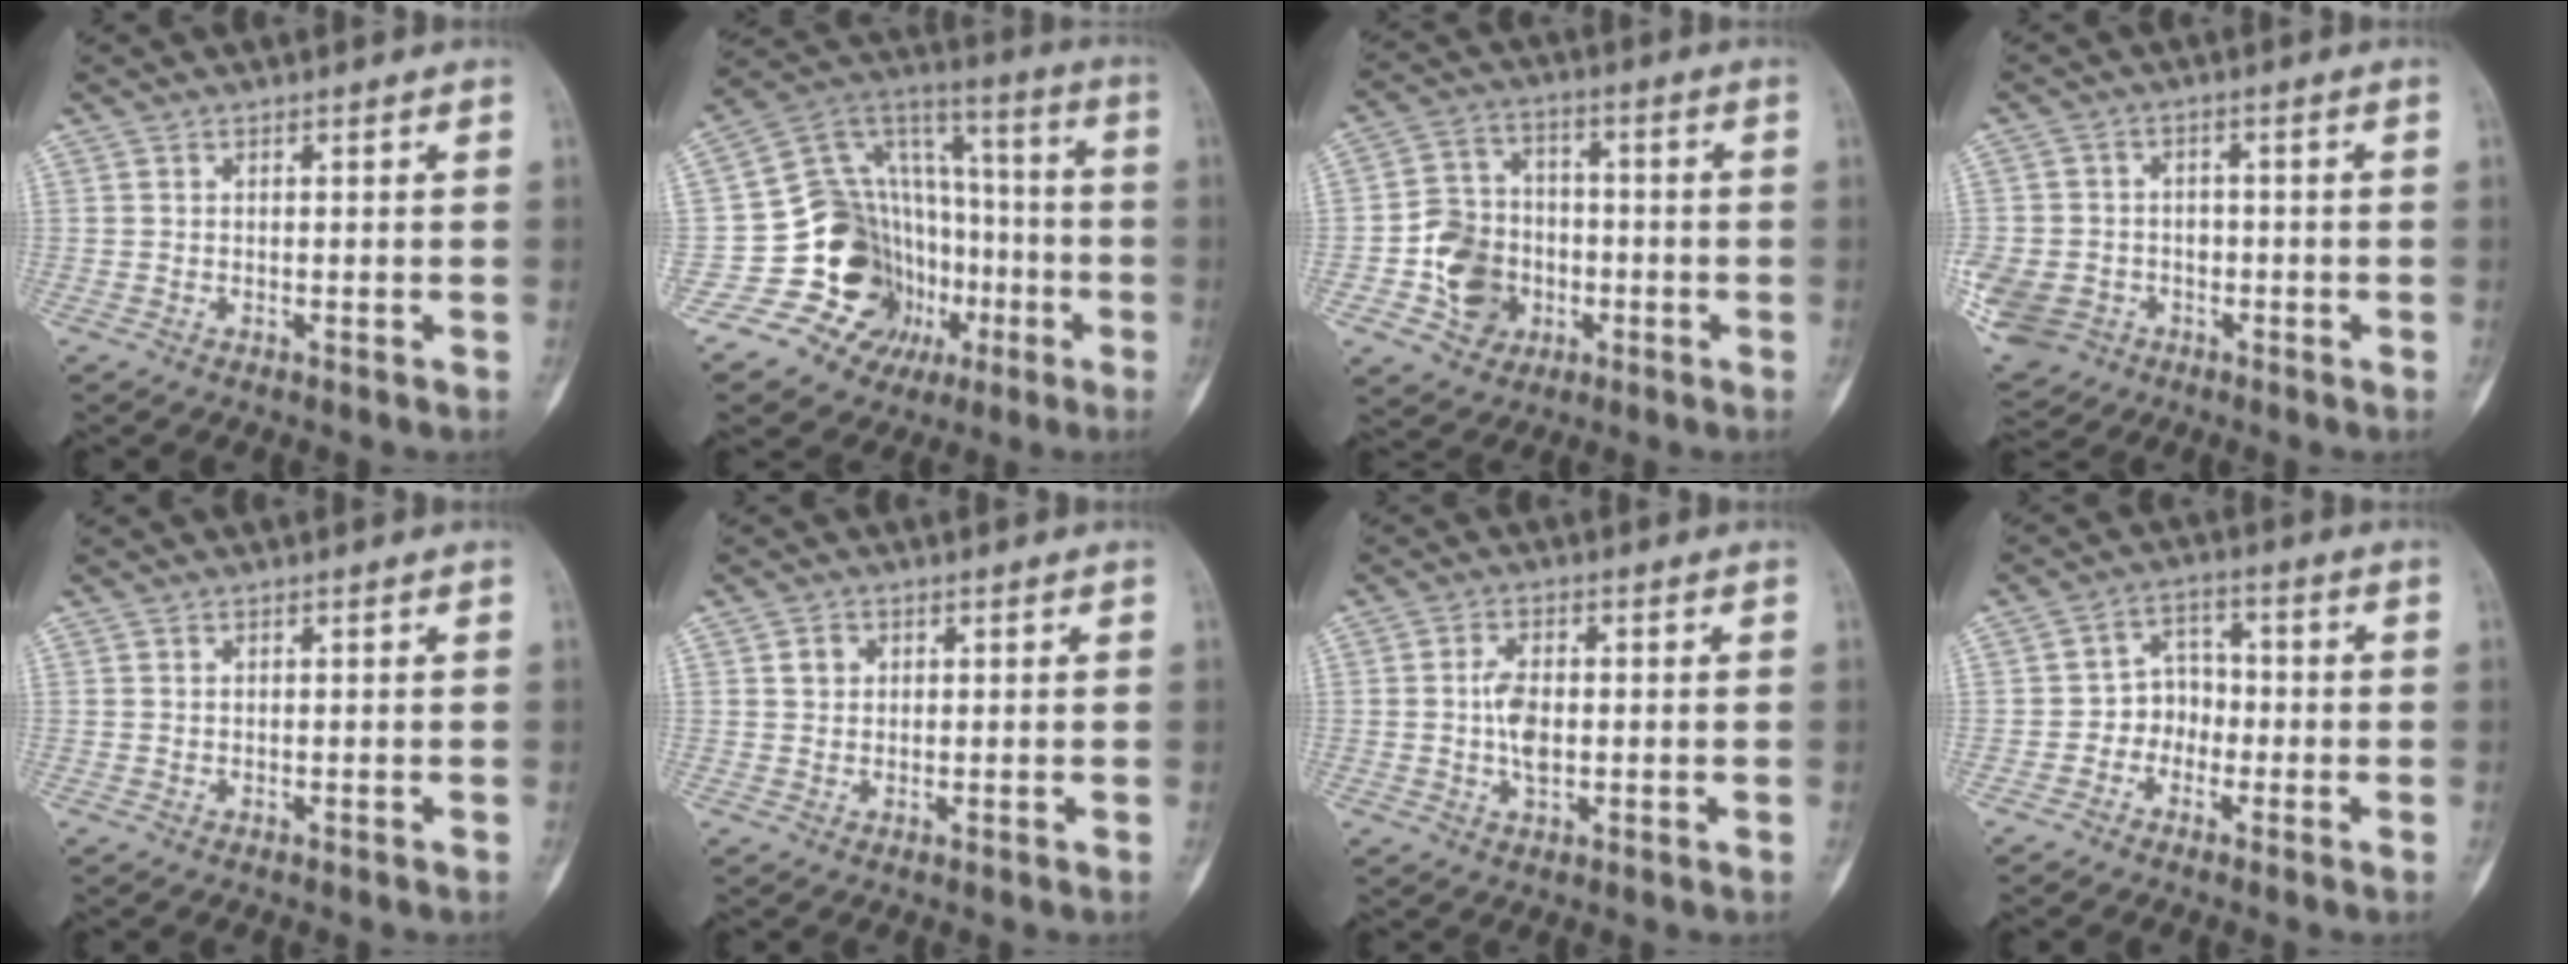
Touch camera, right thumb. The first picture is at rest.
{"total": 23.9, "force": [-7.2, 18.2, 13.7], "torque": [-0.165, 0.102, -0.105]}
{"total": 11.7, "force": [-3.1, 10.1, 5.1], "torque": [-0.048, 0.027, -0.054]}
{"total": 12.7, "force": [-4.3, 10.7, 5.4], "torque": [-0.129, 0.018, -0.061]}
{"total": 0.0}
{"total": 2.2, "force": [0.7, 1.9, 0.9], "torque": [-0.007, -0.002, 0.012]}
{"total": 5.3, "force": [0.0, 2.9, 4.4], "torque": [-0.080, 0.004, -0.003]}
{"total": 5.5, "force": [-1.7, 4.7, 2.4], "torque": [0.003, 0.025, -0.044]}